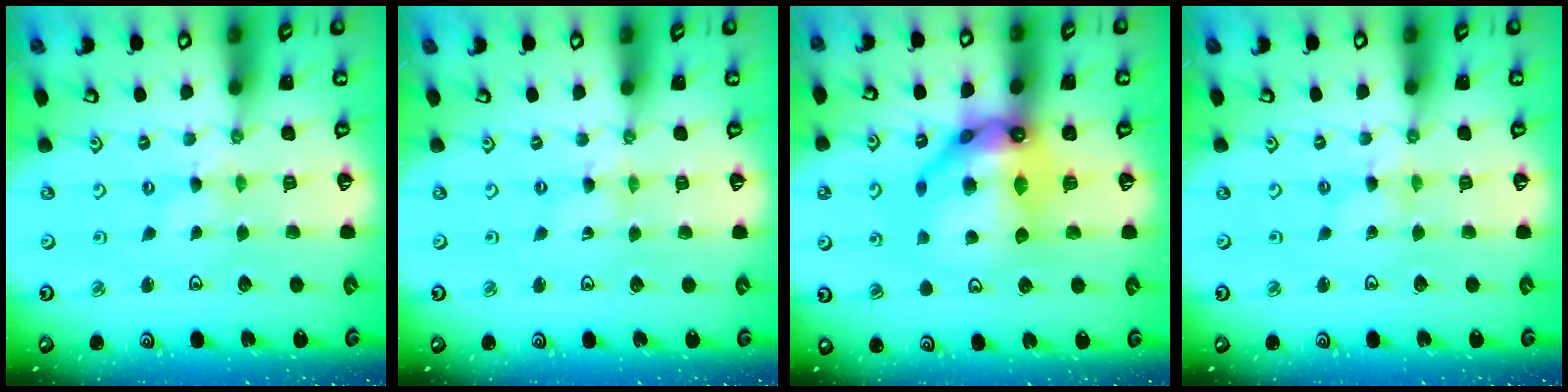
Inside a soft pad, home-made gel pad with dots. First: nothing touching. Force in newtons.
{"total": 0.8, "press": 0.8, "slide": 0.1}
{"total": 17.7, "press": 17.6, "slide": 1.8}
{"total": 0.7, "press": 0.7, "slide": 0.1}